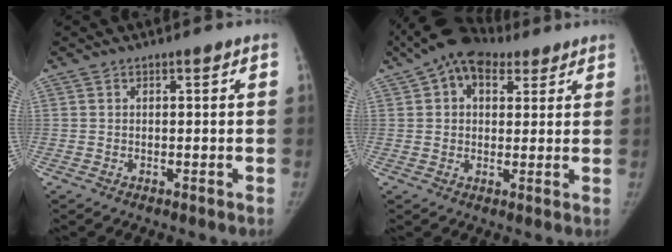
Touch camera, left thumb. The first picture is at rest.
{"total": 11.0, "force": [6.0, 7.1, 5.9], "torque": [-0.073, 0.009, 0.097]}